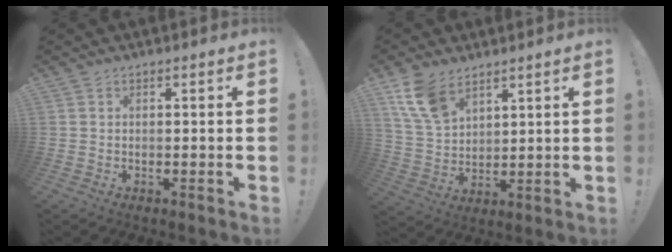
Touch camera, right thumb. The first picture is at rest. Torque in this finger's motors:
{"motor_torque": [0.59, 0.98, 1.03, 0.78, 0.04]}